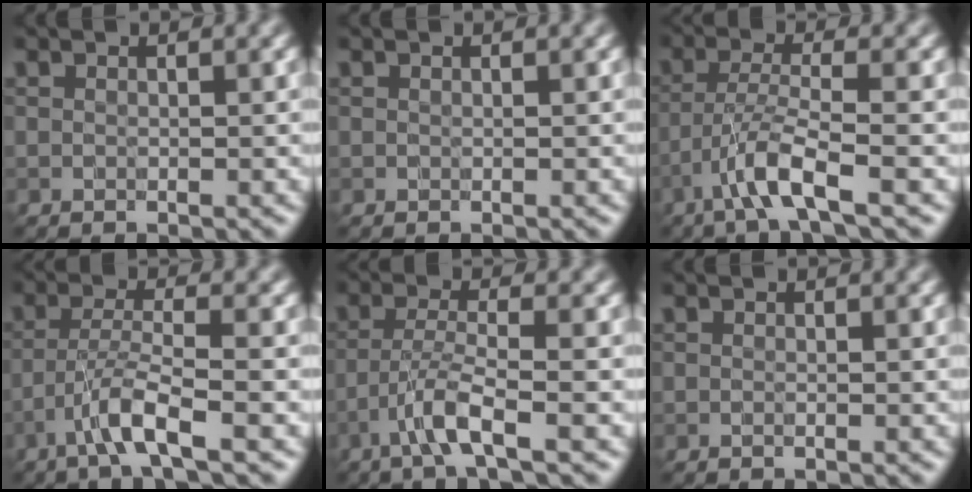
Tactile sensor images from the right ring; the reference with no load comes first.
{"total": 0.0}
{"total": 4.0, "force": [-2.4, 0.2, 3.2], "torque": [-0.056, 0.008, -0.057]}
{"total": 3.6, "force": [-2.2, 0.0, 2.9], "torque": [-0.052, 0.011, -0.053]}
{"total": 3.2, "force": [-1.9, 0.0, 2.6], "torque": [-0.048, 0.010, -0.049]}
{"total": 0.0}